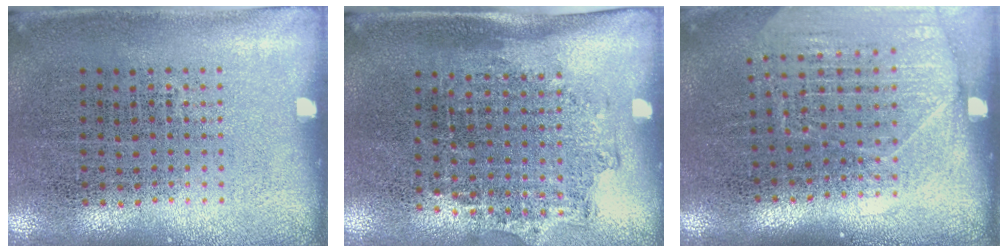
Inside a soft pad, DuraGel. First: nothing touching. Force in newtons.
{"total": 1.2, "press": 0.9, "slide": 0.8}
{"total": 1.7, "press": 1.5, "slide": 0.8}